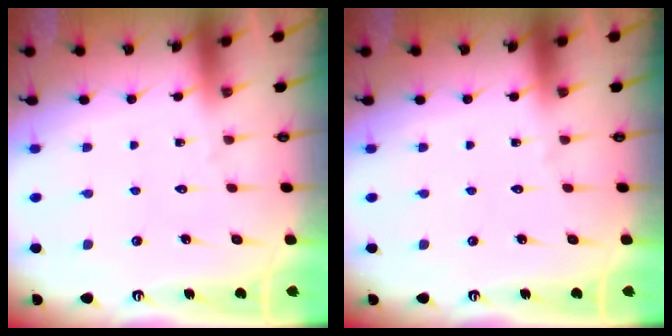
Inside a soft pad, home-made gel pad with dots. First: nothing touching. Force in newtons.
{"total": 0.0}